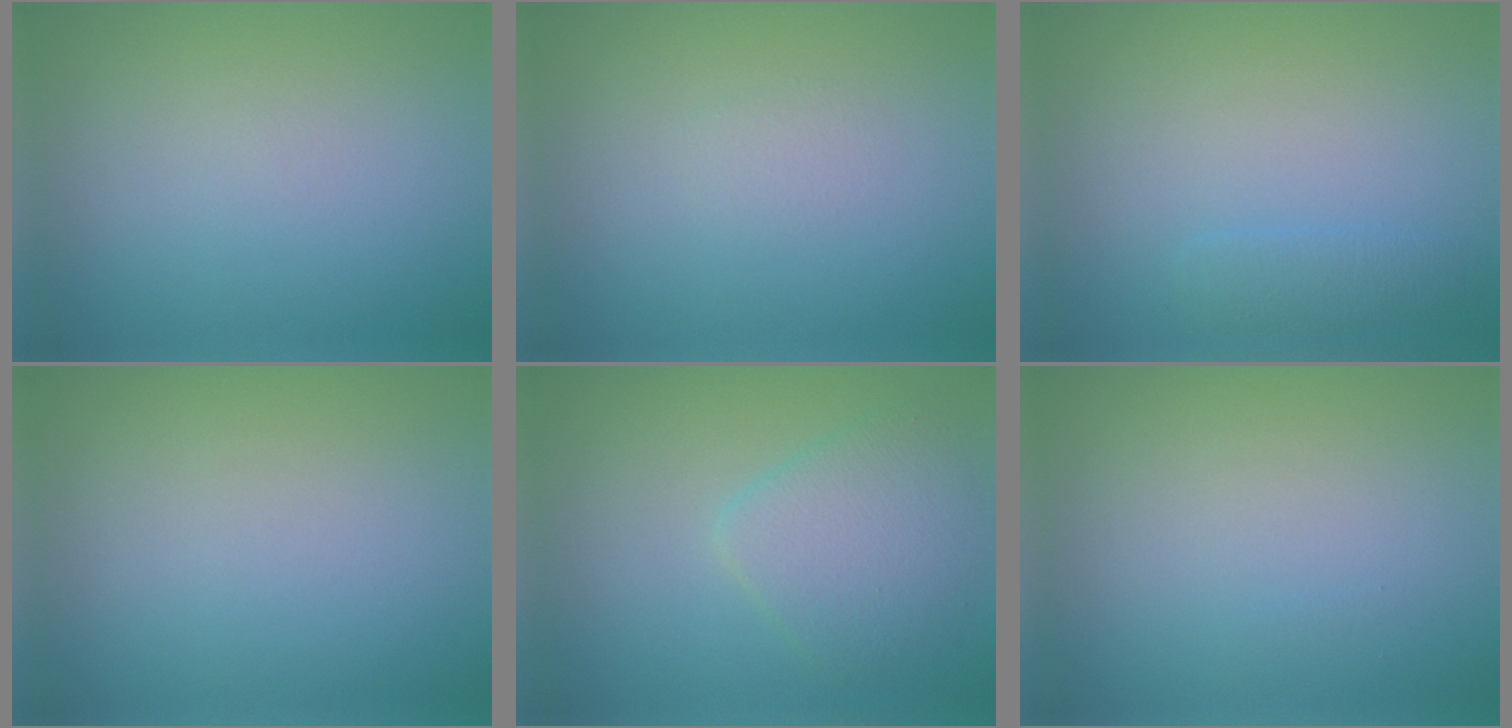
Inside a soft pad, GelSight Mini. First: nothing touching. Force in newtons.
{"total": 0.6, "press": 0.6, "slide": 0.1}
{"total": 1.4, "press": 1.4, "slide": 0.1}
{"total": 0.0}
{"total": 4.0, "press": 4.0, "slide": 0.0}
{"total": 0.0}